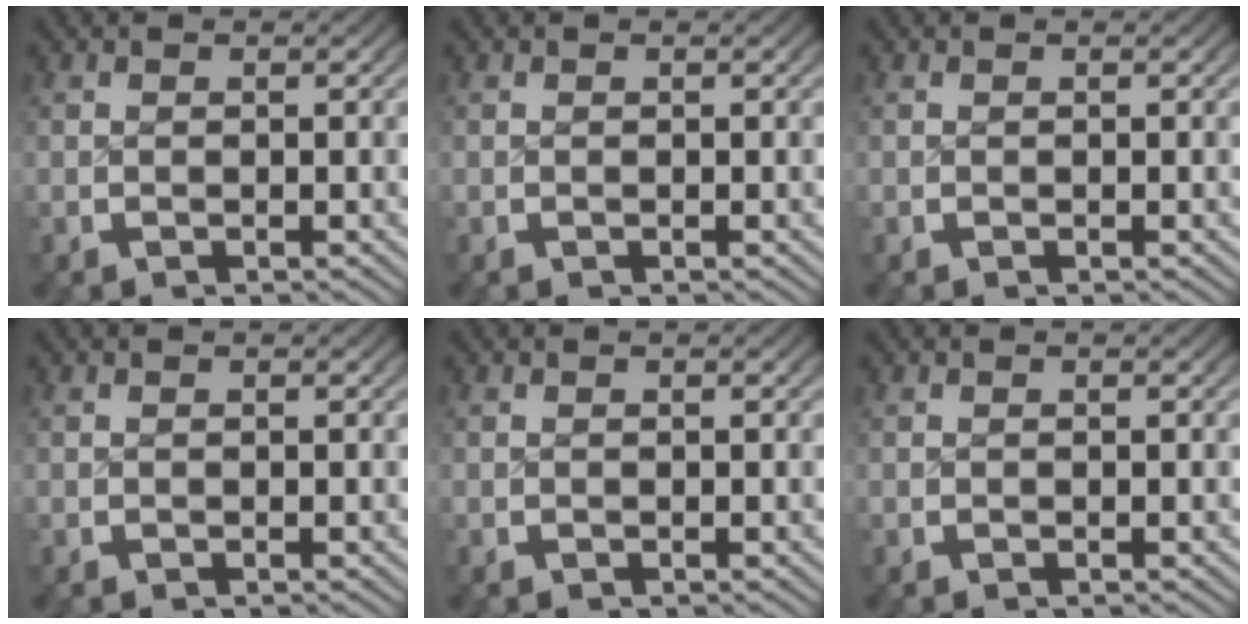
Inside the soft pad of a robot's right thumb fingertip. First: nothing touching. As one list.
[{"total": 0.0}, {"total": 0.0}, {"total": 0.0}, {"total": 0.0}, {"total": 0.0}]